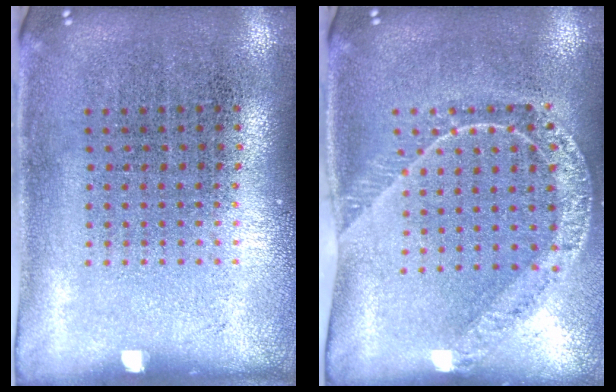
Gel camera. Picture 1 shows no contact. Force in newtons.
{"total": 1.3, "press": 1.3, "slide": 0.2}